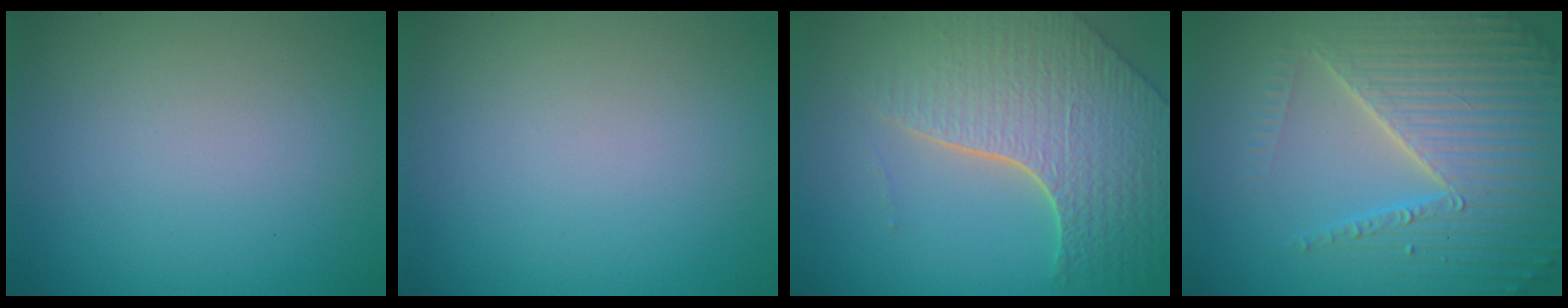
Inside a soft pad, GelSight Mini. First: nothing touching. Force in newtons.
{"total": 0.0}
{"total": 7.8, "press": 5.7, "slide": 5.4}
{"total": 7.1, "press": 6.9, "slide": 1.7}